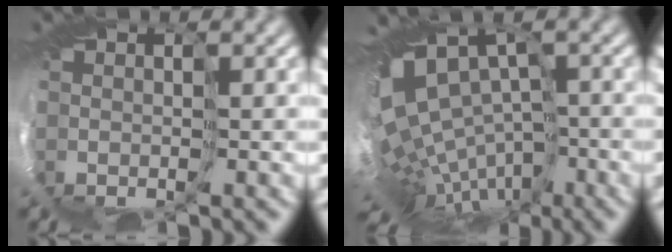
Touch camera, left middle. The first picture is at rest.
{"total": 9.7, "force": [-3.1, 5.3, 7.5], "torque": [-0.147, 0.005, -0.001]}